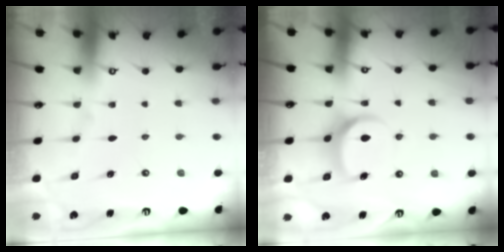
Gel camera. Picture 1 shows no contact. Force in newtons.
{"total": 8.2, "press": 8.1, "slide": 1.1}